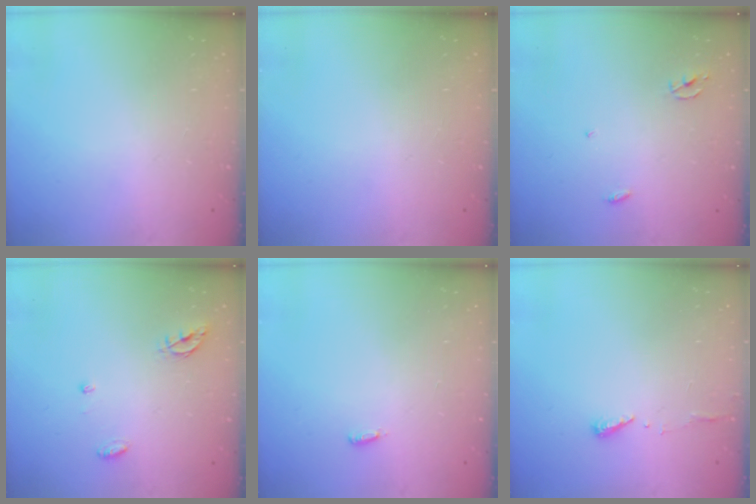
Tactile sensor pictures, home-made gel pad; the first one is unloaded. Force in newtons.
{"total": 0.0}
{"total": 2.5, "press": 2.5, "slide": 0.1}
{"total": 4.4, "press": 4.4, "slide": 0.4}
{"total": 2.9, "press": 2.8, "slide": 0.9}
{"total": 6.3, "press": 6.3, "slide": 0.5}